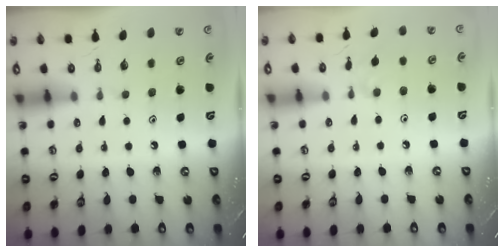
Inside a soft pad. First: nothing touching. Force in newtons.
{"total": 2.1, "press": 2.0, "slide": 0.4}